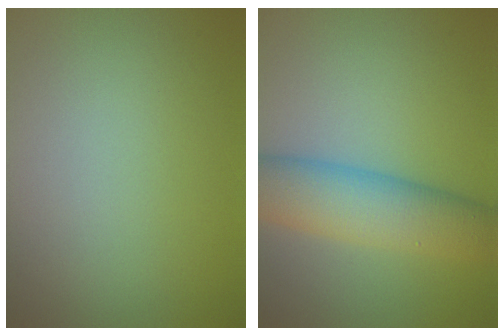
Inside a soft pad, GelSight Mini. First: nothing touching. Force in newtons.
{"total": 7.1, "press": 7.1, "slide": 0.2}